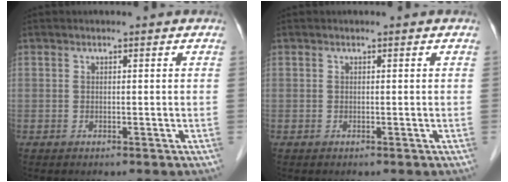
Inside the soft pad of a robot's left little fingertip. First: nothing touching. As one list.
[{"total": 0.0}]